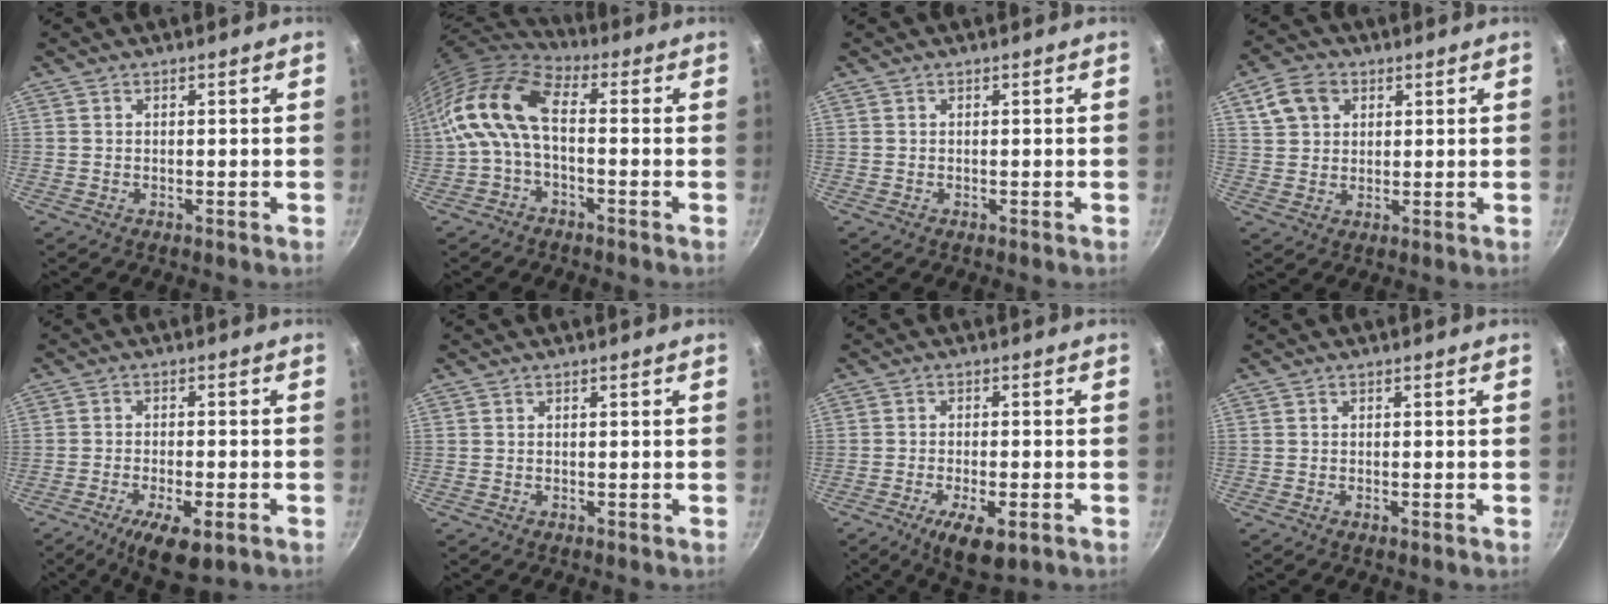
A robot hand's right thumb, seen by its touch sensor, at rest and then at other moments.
{"total": 13.0, "force": [-0.7, 7.0, 10.9], "torque": [-0.218, 0.034, -0.032]}
{"total": 0.0}
{"total": 7.2, "force": [2.9, 5.6, 3.5], "torque": [-0.048, 0.006, 0.050]}
{"total": 8.9, "force": [-4.4, 3.1, 7.1], "torque": [-0.120, 0.010, -0.069]}
{"total": 0.0}
{"total": 8.0, "force": [-3.6, 2.9, 6.5], "torque": [-0.106, 0.008, -0.055]}
{"total": 0.7, "force": [-0.3, 0.1, 0.6], "torque": [-0.012, 0.002, -0.007]}